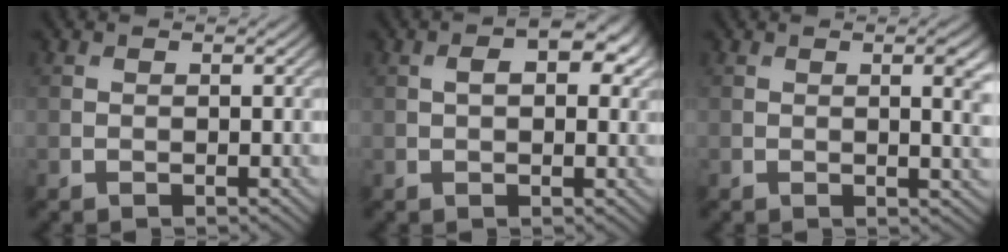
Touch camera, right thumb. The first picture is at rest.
{"total": 5.3, "force": [1.6, 2.7, 4.3], "torque": [-0.067, 0.002, 0.023]}
{"total": 3.5, "force": [0.8, 0.9, 3.3], "torque": [-0.049, 0.003, 0.014]}